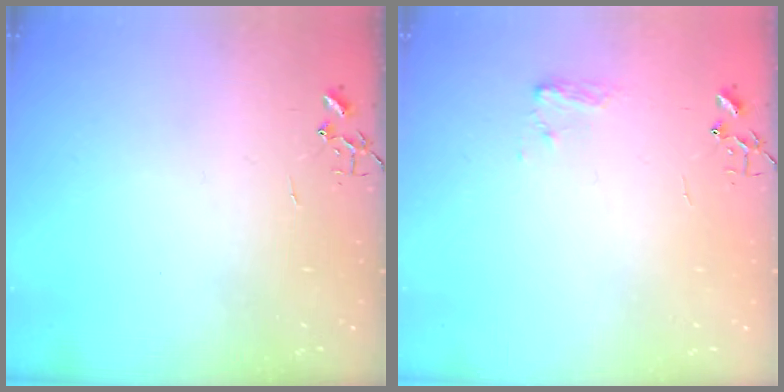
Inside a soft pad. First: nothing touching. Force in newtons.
{"total": 7.2, "press": 7.2, "slide": 0.5}